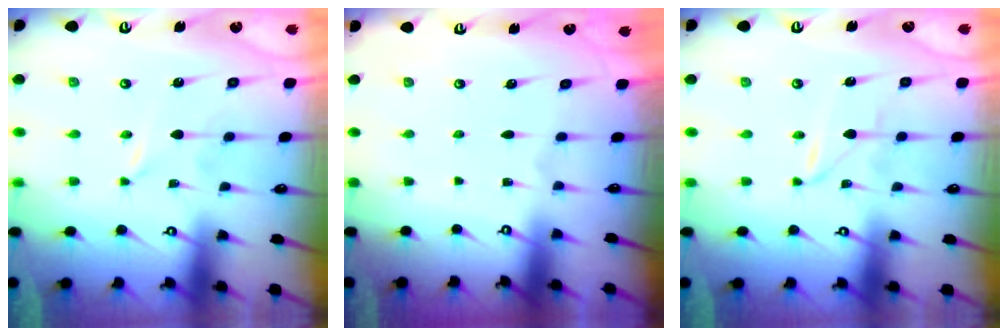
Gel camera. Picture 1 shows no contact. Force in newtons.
{"total": 0.0}
{"total": 1.3, "press": 1.3, "slide": 0.1}